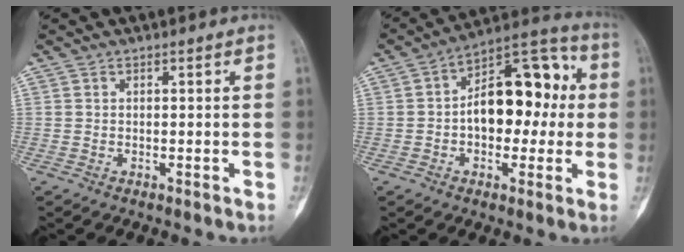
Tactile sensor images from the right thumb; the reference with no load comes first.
{"total": 16.5, "force": [0.6, 9.8, 13.3], "torque": [-0.157, 0.043, 0.000]}